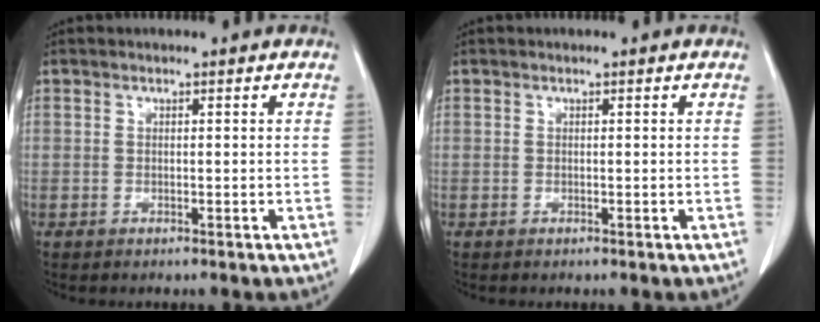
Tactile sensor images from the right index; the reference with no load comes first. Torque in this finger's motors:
{"motor_torque": [0.00, 0.00, 0.02, 0.00]}